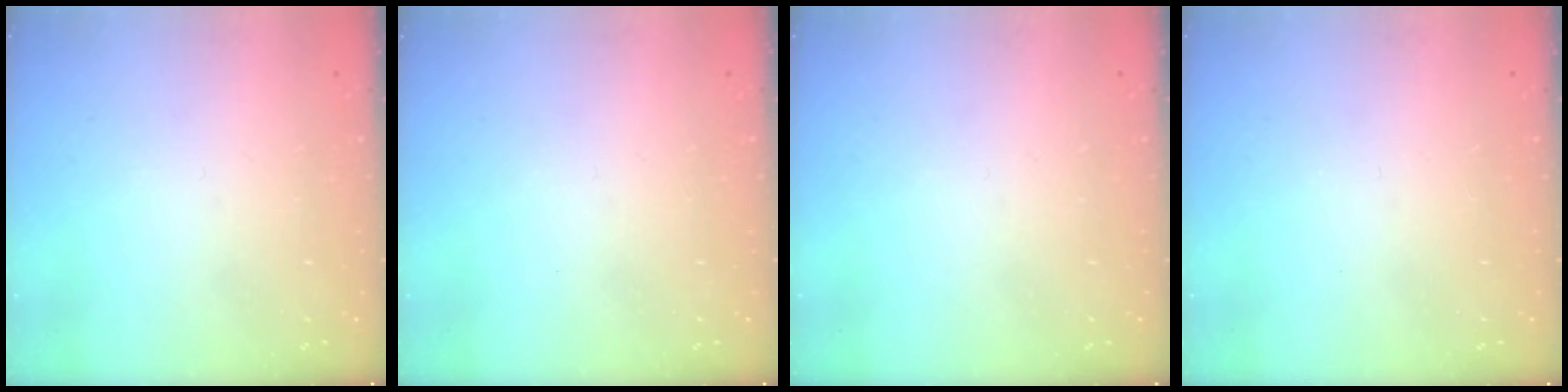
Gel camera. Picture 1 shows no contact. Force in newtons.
{"total": 0.0}
{"total": 0.0}
{"total": 0.0}